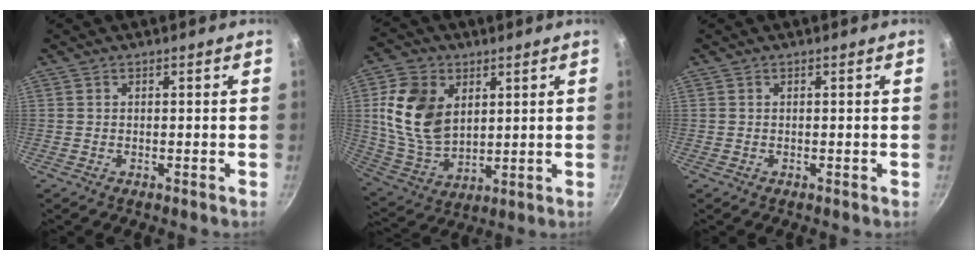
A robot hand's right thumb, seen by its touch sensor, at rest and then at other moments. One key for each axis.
{"total": 15.0, "fx": 3.8, "fy": 10.4, "fz": 10.1, "tx": -0.173, "ty": -0.019, "tz": 0.085}
{"total": 0.0}